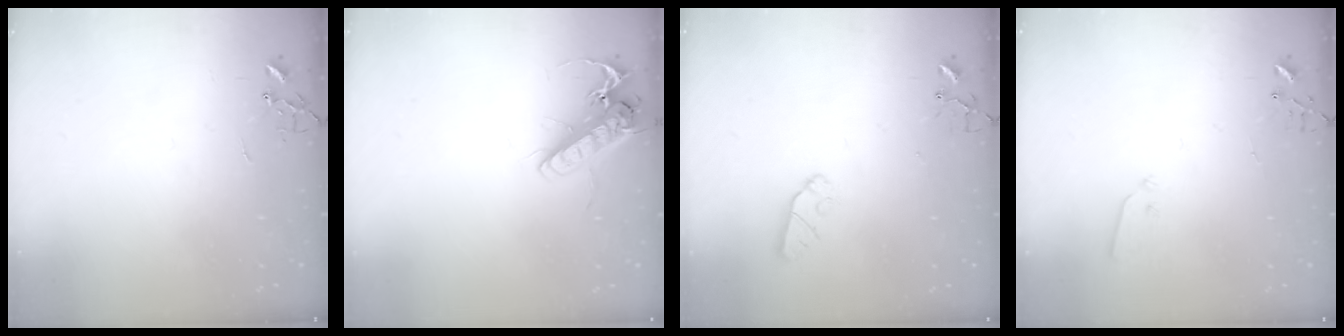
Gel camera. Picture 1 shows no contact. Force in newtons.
{"total": 14.1, "press": 13.9, "slide": 2.6}
{"total": 6.6, "press": 6.6, "slide": 0.2}
{"total": 3.5, "press": 3.4, "slide": 0.6}